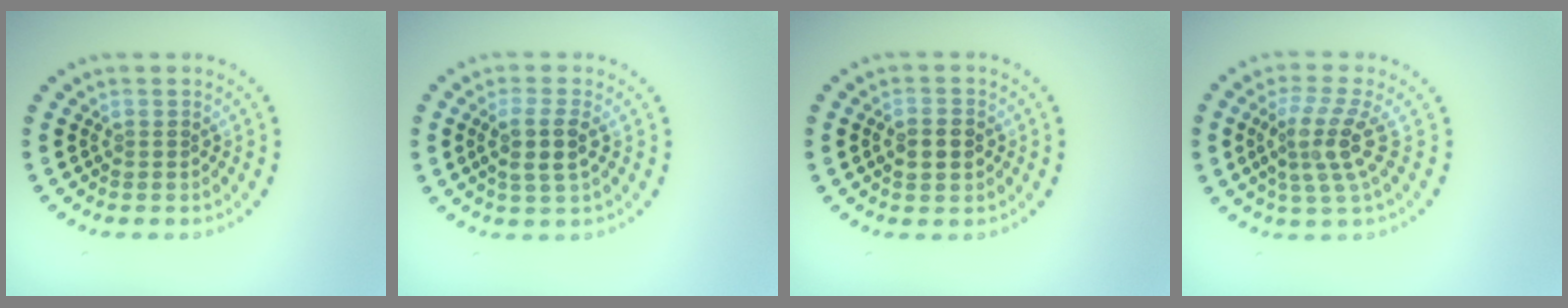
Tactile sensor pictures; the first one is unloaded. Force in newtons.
{"total": 2.9, "press": 2.6, "slide": 1.2}
{"total": 2.5, "press": 2.4, "slide": 0.2}
{"total": 3.7, "press": 2.8, "slide": 2.5}